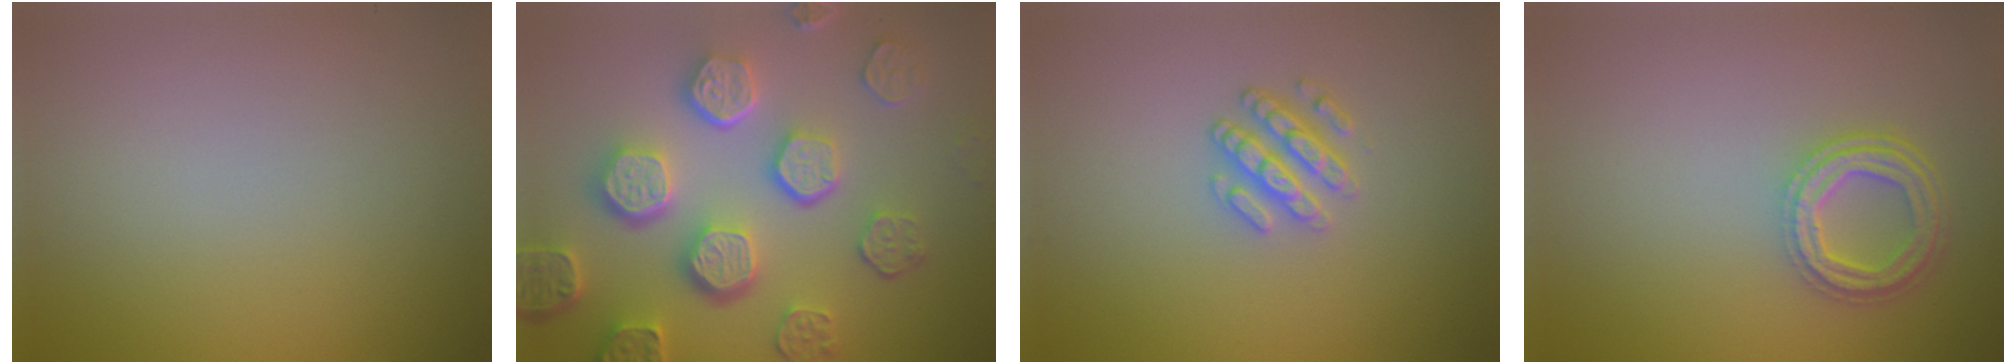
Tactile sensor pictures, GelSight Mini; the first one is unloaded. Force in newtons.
{"total": 8.1, "press": 6.1, "slide": 5.3}
{"total": 2.5, "press": 2.4, "slide": 0.8}
{"total": 4.2, "press": 3.3, "slide": 2.7}